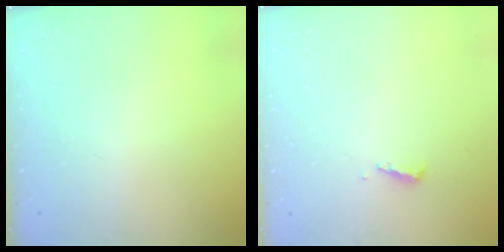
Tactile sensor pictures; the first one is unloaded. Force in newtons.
{"total": 3.6, "press": 3.6, "slide": 0.4}